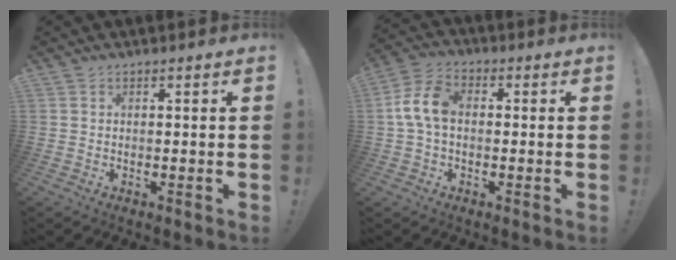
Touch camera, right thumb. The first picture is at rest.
{"total": 9.7, "force": [0.1, 6.3, 7.4], "torque": [-0.140, 0.012, 0.008]}